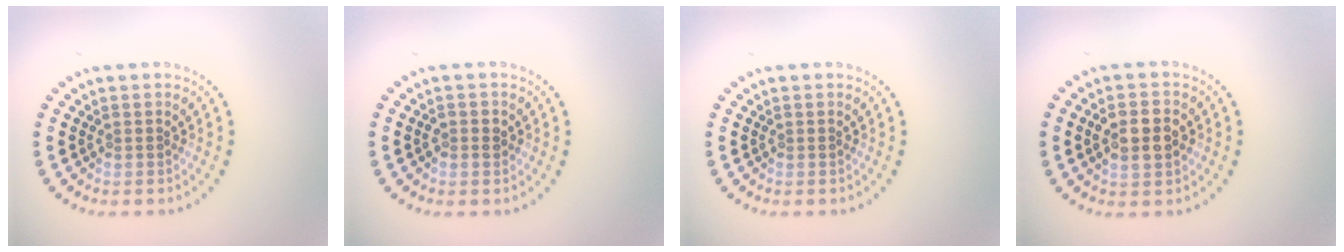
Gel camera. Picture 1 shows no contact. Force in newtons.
{"total": 1.4, "press": 1.3, "slide": 0.4}
{"total": 0.0}
{"total": 3.1, "press": 3.1, "slide": 0.3}